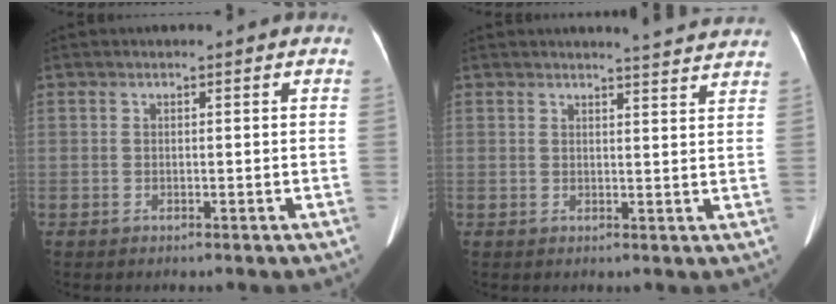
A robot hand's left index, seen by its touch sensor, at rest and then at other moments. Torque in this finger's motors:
{"motor_torque": [1.04, -1.10, 0.02, 0.02]}